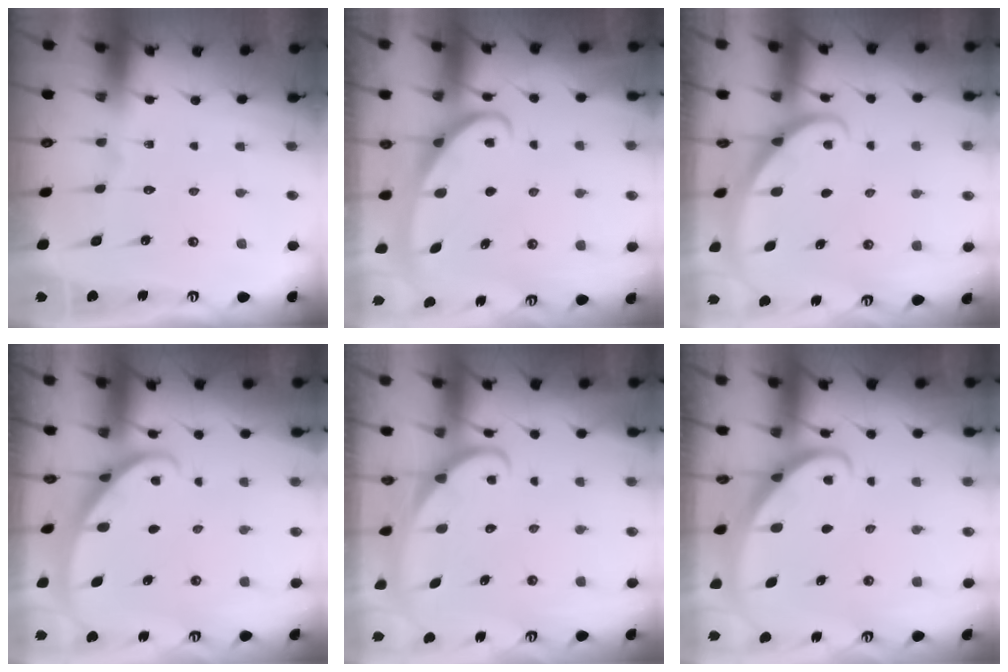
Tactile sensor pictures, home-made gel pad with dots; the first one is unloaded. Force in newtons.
{"total": 2.6, "press": 2.5, "slide": 0.4}
{"total": 2.0, "press": 2.0, "slide": 0.1}
{"total": 2.1, "press": 2.1, "slide": 0.2}
{"total": 2.1, "press": 2.1, "slide": 0.1}
{"total": 2.7, "press": 2.7, "slide": 0.2}